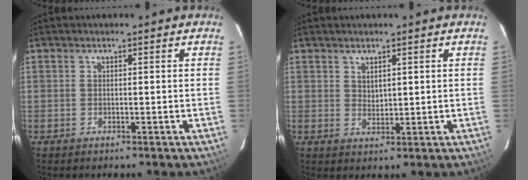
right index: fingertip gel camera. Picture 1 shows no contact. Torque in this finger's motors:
{"motor_torque": [-0.20, 0.03, 0.05, 0.00]}